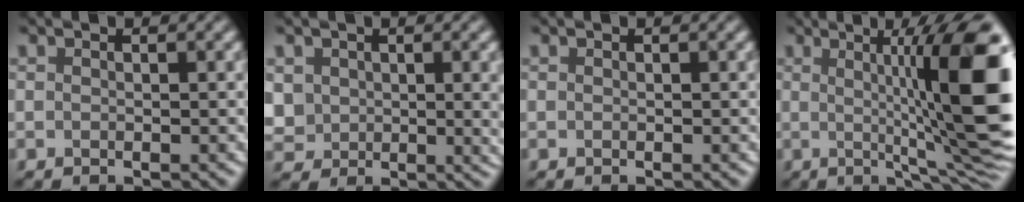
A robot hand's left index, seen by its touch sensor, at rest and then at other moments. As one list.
[{"total": 6.0, "force": [0.7, 4.5, 3.8], "torque": [-0.099, -0.025, 0.038]}, {"total": 0.0}, {"total": 14.3, "force": [0.8, 3.0, 14.0], "torque": [-0.161, 0.001, 0.021]}]